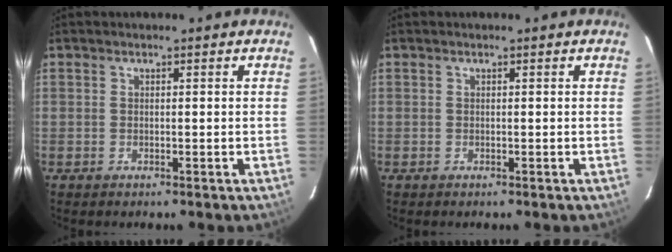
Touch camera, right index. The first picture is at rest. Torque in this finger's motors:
{"motor_torque": [-0.03, -0.03, 0.00, 0.00]}